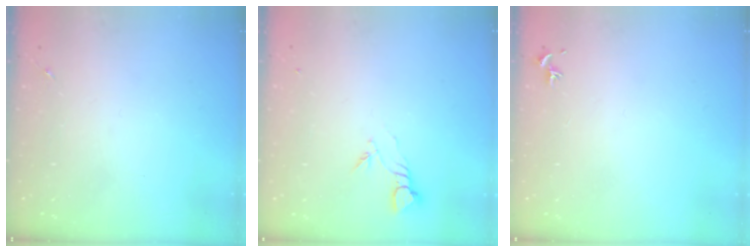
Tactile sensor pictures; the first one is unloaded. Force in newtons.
{"total": 3.7, "press": 3.7, "slide": 0.3}
{"total": 0.8, "press": 0.7, "slide": 0.3}